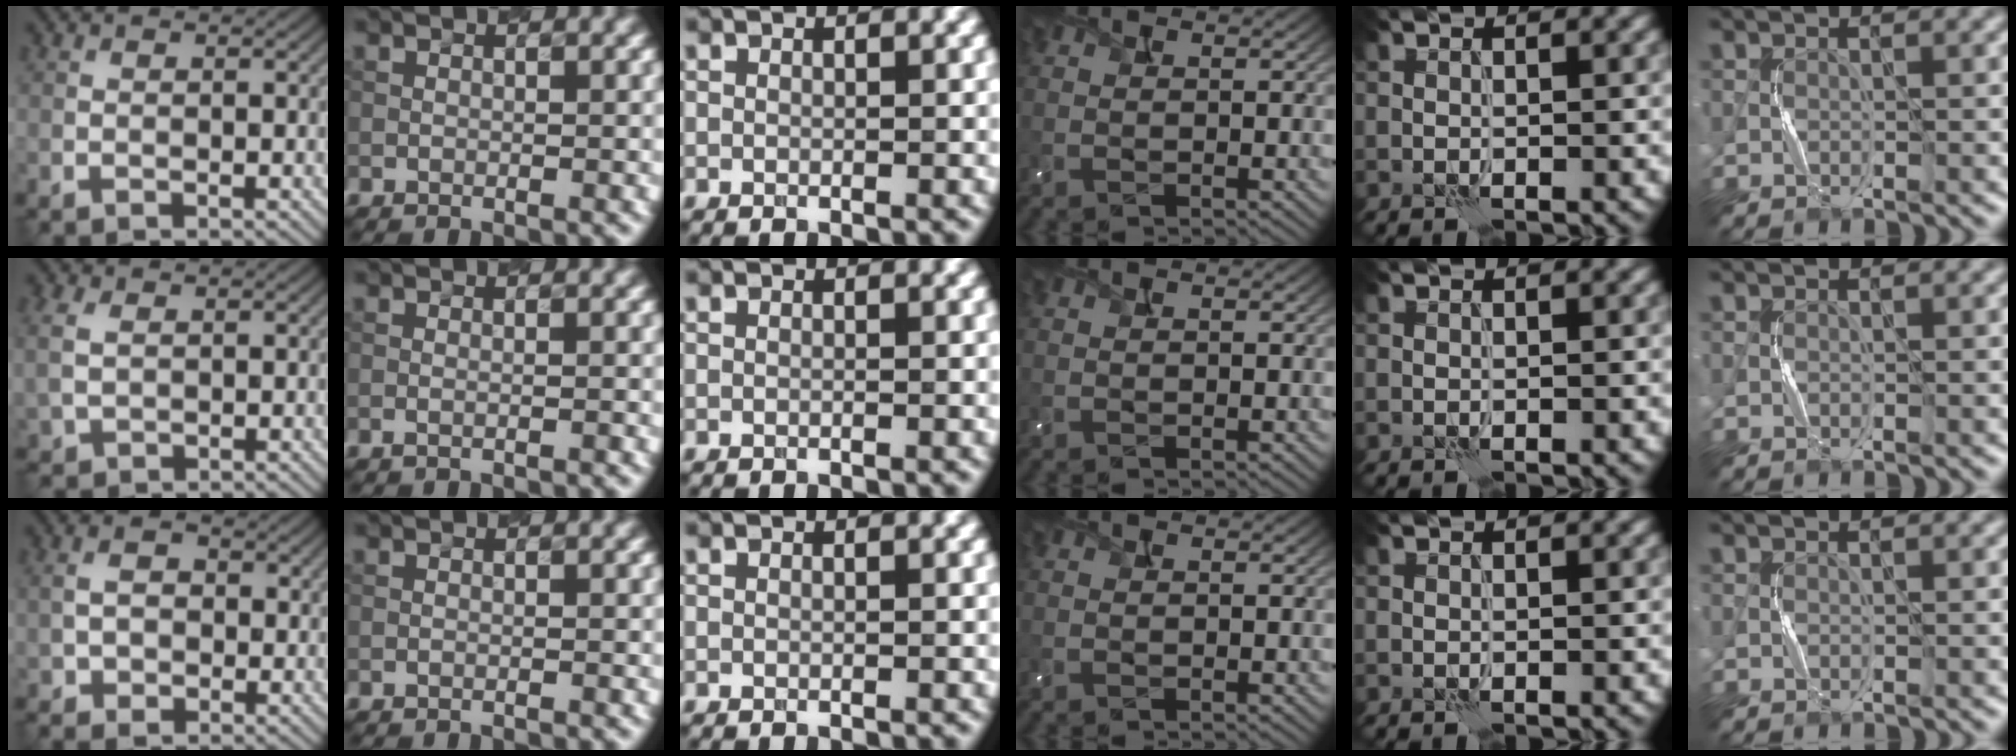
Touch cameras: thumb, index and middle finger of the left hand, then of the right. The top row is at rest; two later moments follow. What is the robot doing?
{"motion": "squeeze", "object": "bubble wrap"}